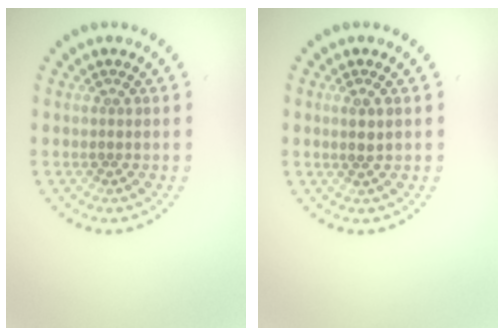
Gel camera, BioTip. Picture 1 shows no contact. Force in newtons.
{"total": 0.7, "press": 0.7, "slide": 0.3}